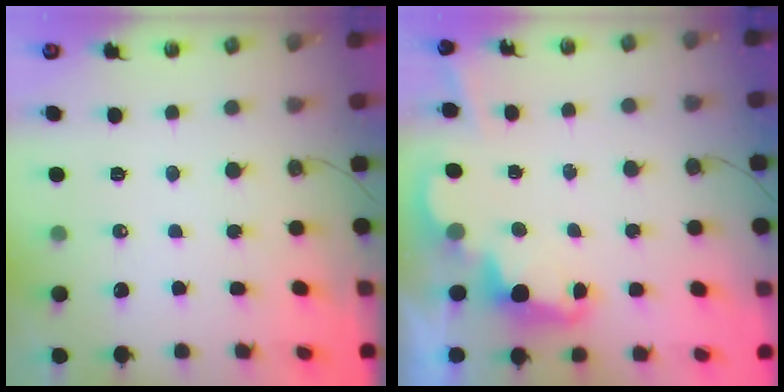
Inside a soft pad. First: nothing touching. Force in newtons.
{"total": 2.5, "press": 2.4, "slide": 0.6}